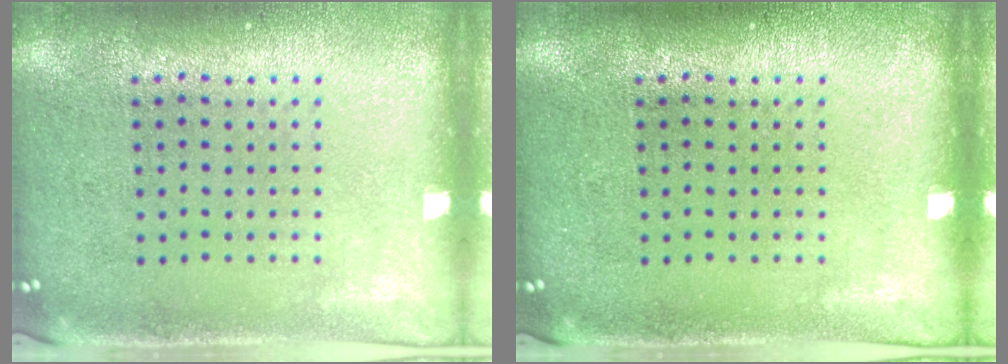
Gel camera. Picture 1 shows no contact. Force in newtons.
{"total": 0.0}